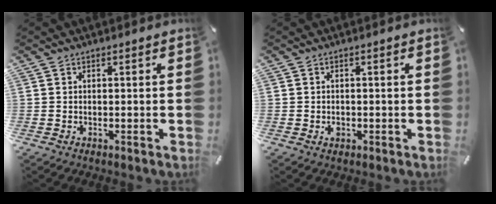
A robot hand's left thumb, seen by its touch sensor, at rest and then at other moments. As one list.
[{"total": 1.3, "force": [-0.4, 1.0, 0.7], "torque": [-0.013, 0.003, -0.008]}]